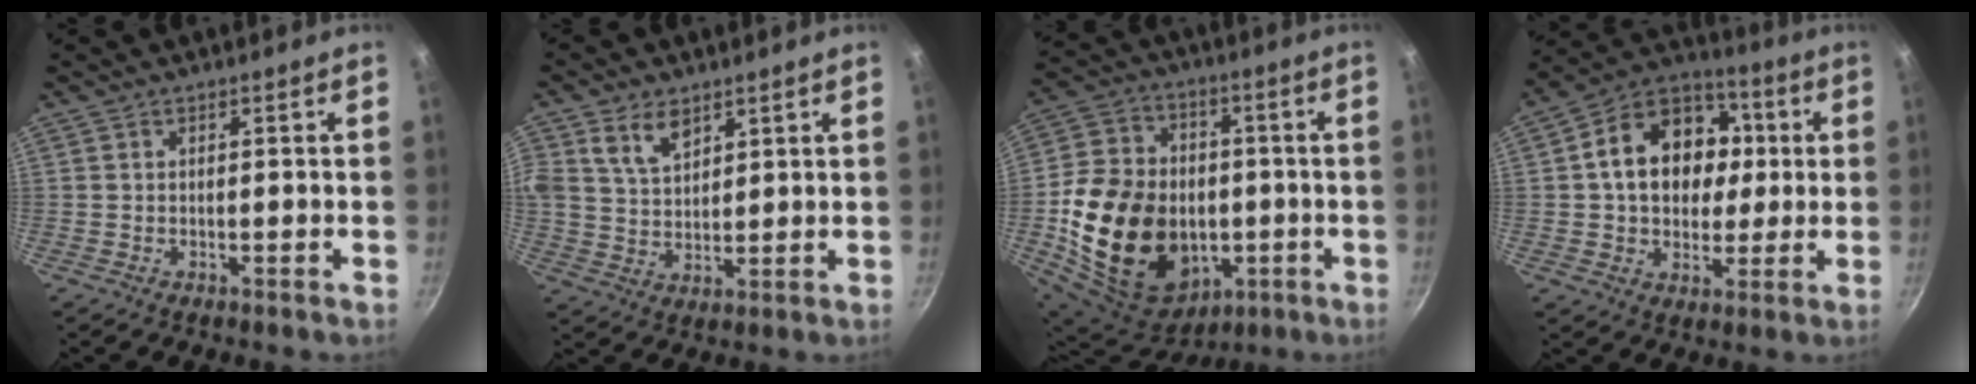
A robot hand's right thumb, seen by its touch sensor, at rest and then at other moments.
{"total": 7.2, "force": [3.9, 4.5, 4.1], "torque": [-0.061, -0.018, 0.077]}
{"total": 25.8, "force": [-3.5, 19.3, 16.9], "torque": [-0.296, 0.024, -0.041]}
{"total": 17.9, "force": [2.3, 13.7, 11.2], "torque": [-0.156, 0.026, 0.026]}